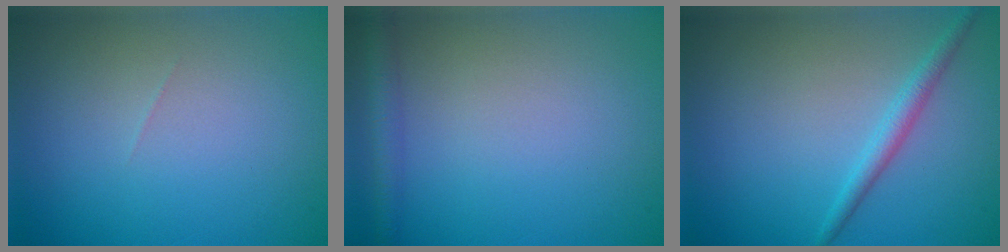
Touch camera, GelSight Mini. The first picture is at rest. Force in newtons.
{"total": 2.1, "press": 2.1, "slide": 0.1}
{"total": 1.8, "press": 1.8, "slide": 0.0}